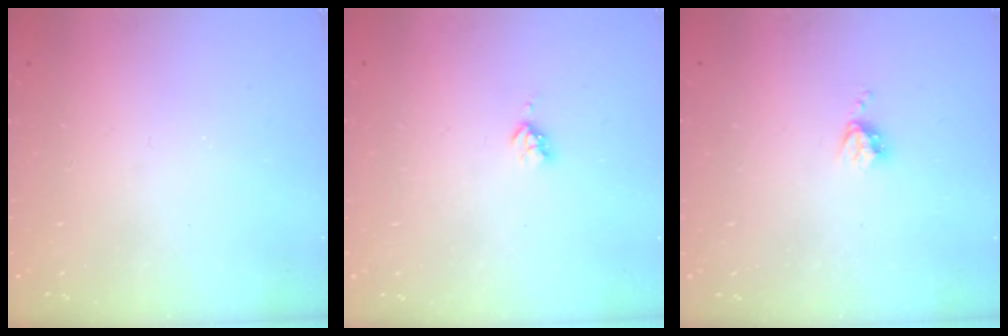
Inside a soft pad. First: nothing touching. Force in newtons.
{"total": 2.7, "press": 2.6, "slide": 0.5}
{"total": 3.8, "press": 3.7, "slide": 0.5}